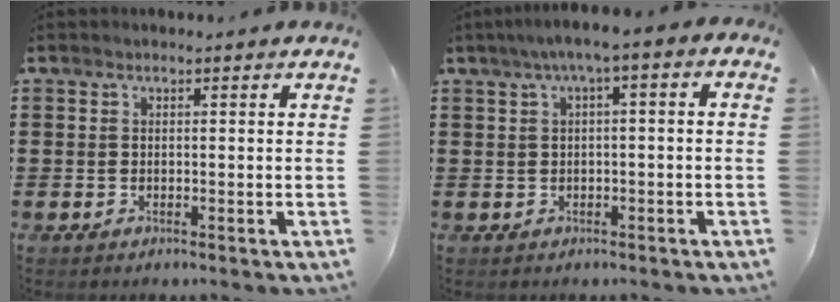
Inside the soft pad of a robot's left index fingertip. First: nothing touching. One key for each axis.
{"total": 2.9, "fx": -0.8, "fy": 0.4, "fz": 2.8, "tx": -0.049, "ty": 0.006, "tz": -0.021}